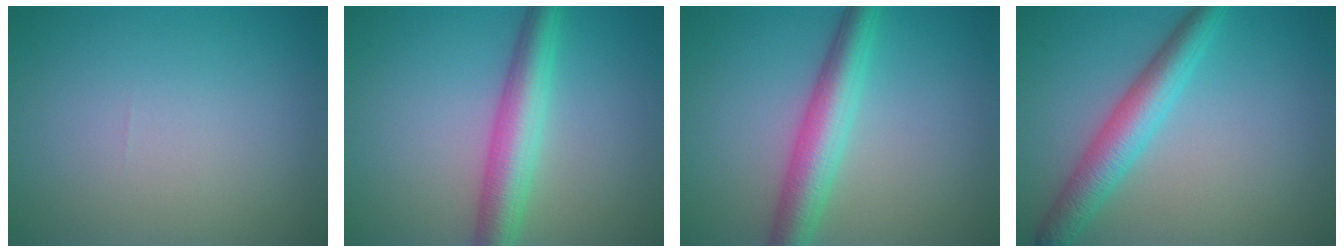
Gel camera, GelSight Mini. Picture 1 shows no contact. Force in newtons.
{"total": 5.0, "press": 5.0, "slide": 0.0}
{"total": 5.0, "press": 5.0, "slide": 0.1}
{"total": 4.5, "press": 4.5, "slide": 0.1}